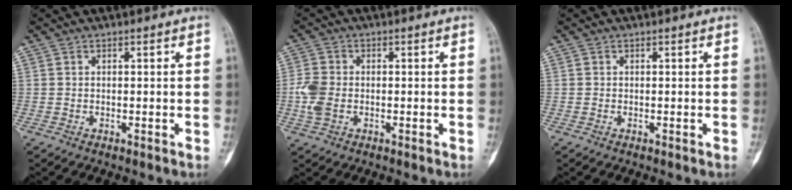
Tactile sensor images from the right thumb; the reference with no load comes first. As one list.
[{"total": 5.2, "force": [-1.2, 3.3, 3.8], "torque": [-0.098, 0.008, -0.026]}, {"total": 0.0}]